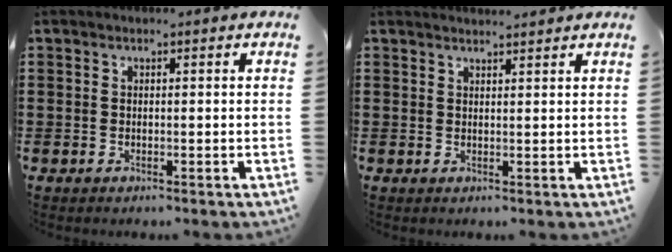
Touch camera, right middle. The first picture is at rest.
{"total": 1.5, "force": [1.5, -0.1, 0.2], "torque": [-0.006, 0.000, 0.029]}